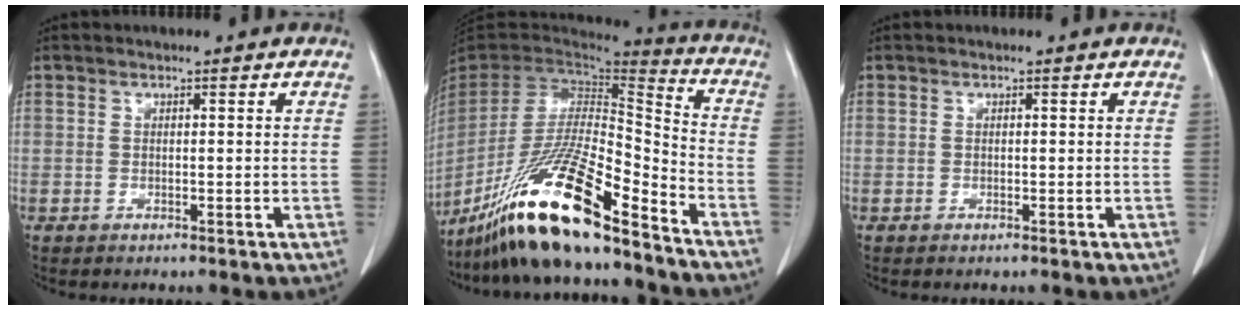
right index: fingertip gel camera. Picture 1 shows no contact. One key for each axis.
{"total": 22.5, "fx": -16.1, "fy": 2.5, "fz": 15.5, "tx": -0.300, "ty": -0.040, "tz": -0.294}
{"total": 0.0}